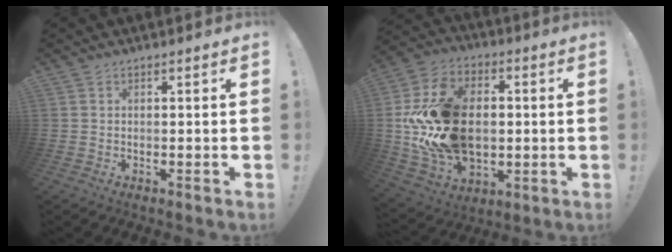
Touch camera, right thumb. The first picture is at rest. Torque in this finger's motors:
{"motor_torque": [2.56, 2.45, 2.25, -0.18, 0.76]}